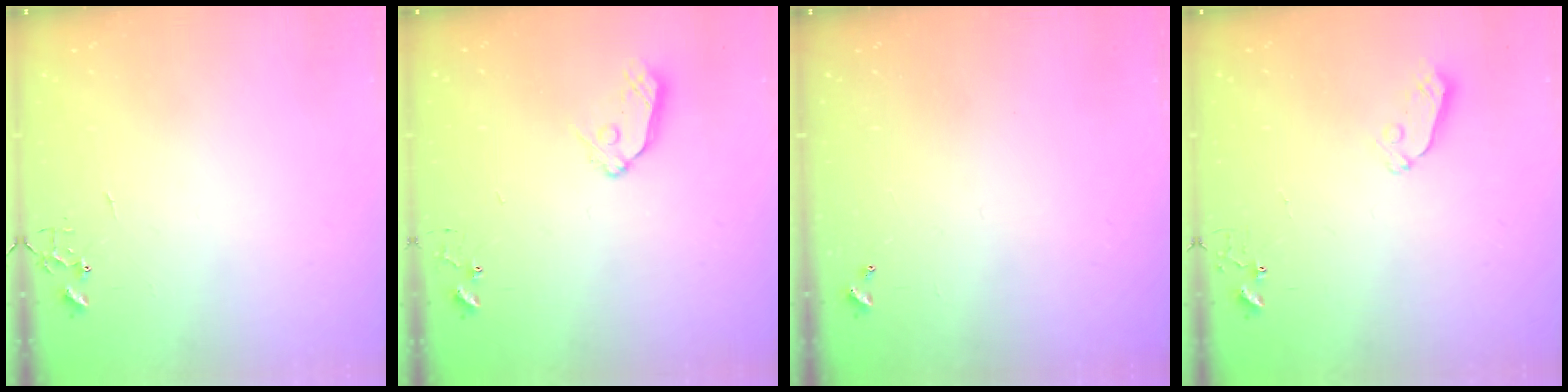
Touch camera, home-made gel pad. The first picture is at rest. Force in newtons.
{"total": 8.4, "press": 8.4, "slide": 0.7}
{"total": 0.0}
{"total": 4.1, "press": 4.1, "slide": 0.1}